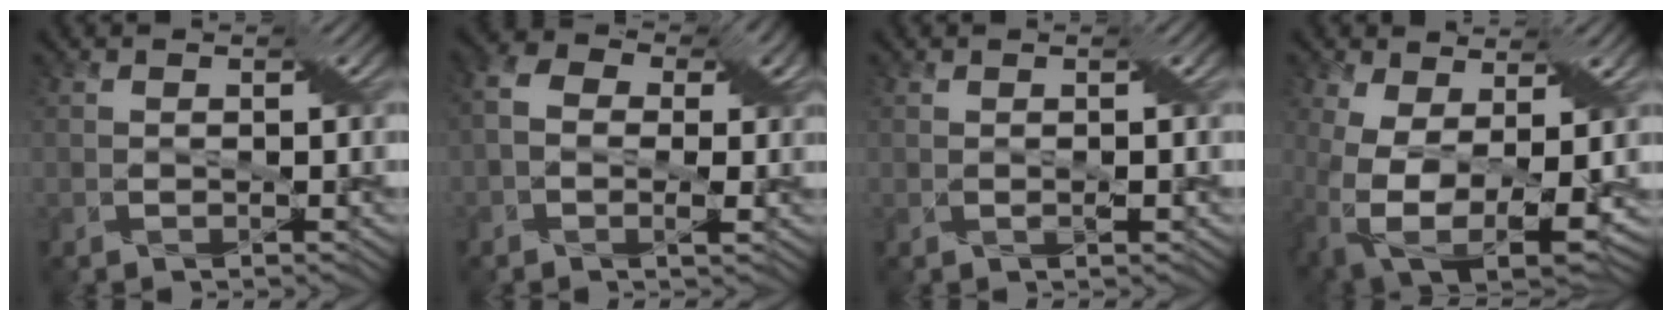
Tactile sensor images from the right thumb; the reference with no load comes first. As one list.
[{"total": 7.1, "force": [-0.2, 4.7, 5.4], "torque": [-0.108, 0.006, -0.012]}, {"total": 1.4, "force": [0.2, 0.0, 1.4], "torque": [-0.026, 0.004, 0.002]}, {"total": 13.2, "force": [-0.8, 7.7, 10.7], "torque": [-0.226, -0.044, 0.007]}]